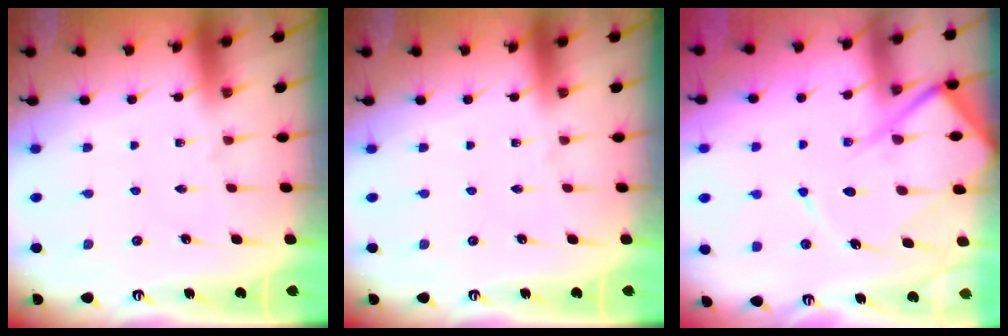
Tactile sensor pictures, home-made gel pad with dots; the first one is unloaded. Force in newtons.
{"total": 0.0}
{"total": 12.7, "press": 12.7, "slide": 1.3}